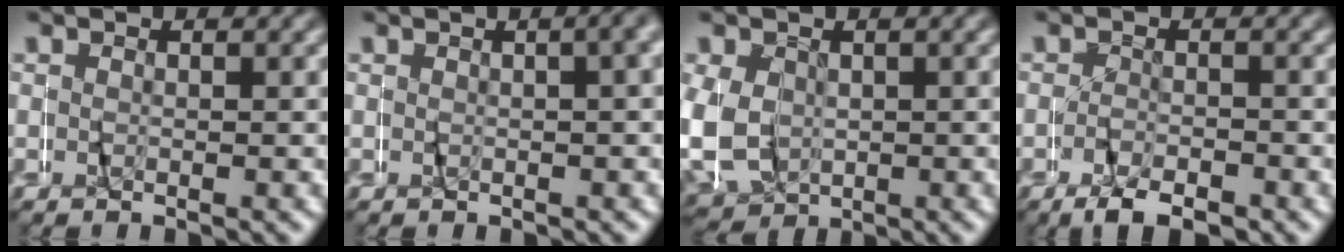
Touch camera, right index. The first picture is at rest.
{"total": 1.7, "force": [0.3, -0.2, 1.6], "torque": [-0.016, 0.014, 0.004]}
{"total": 8.9, "force": [-0.4, 8.5, 2.8], "torque": [-0.089, -0.027, 0.002]}
{"total": 3.1, "force": [-2.5, 1.3, 1.4], "torque": [-0.033, -0.013, -0.036]}